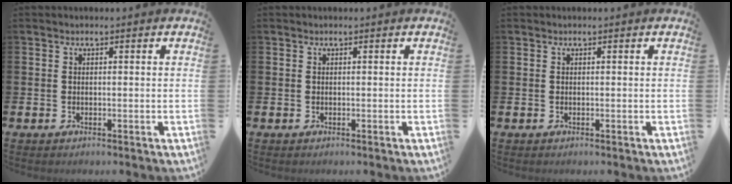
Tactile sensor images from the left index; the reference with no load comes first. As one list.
[{"total": 0.0}, {"total": 0.0}]